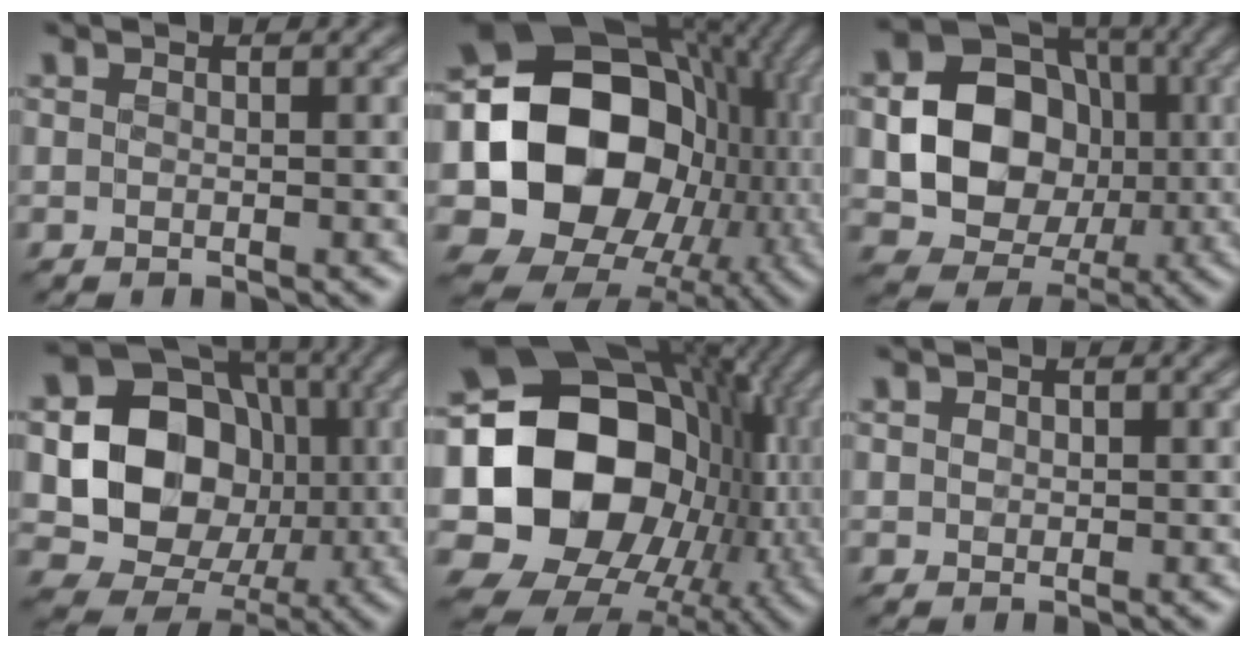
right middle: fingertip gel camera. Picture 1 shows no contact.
{"total": 18.0, "force": [-0.8, 14.6, 10.5], "torque": [-0.189, -0.019, -0.011]}
{"total": 12.1, "force": [-0.8, 10.1, 6.5], "torque": [-0.087, -0.007, -0.026]}
{"total": 13.2, "force": [-0.3, 11.2, 7.1], "torque": [-0.101, -0.013, -0.025]}
{"total": 19.2, "force": [-0.3, 15.1, 11.9], "torque": [-0.221, -0.003, 0.006]}
{"total": 1.2, "force": [0.6, 1.0, 0.5], "torque": [-0.011, 0.008, 0.009]}